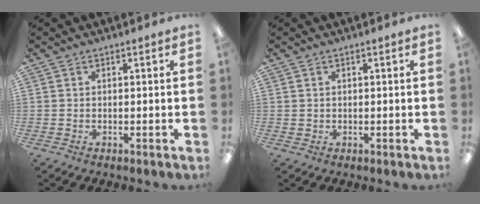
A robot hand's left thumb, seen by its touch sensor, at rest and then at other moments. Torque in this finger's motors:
{"motor_torque": [-0.26, 0.12, 0.17, -0.27, 0.01]}